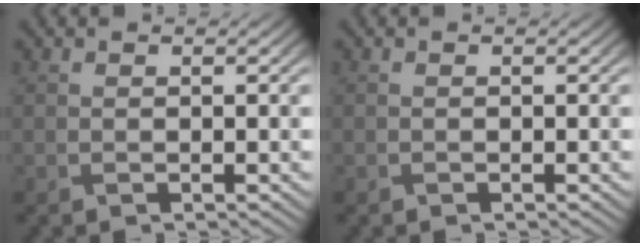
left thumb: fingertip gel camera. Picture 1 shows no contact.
{"total": 0.0}